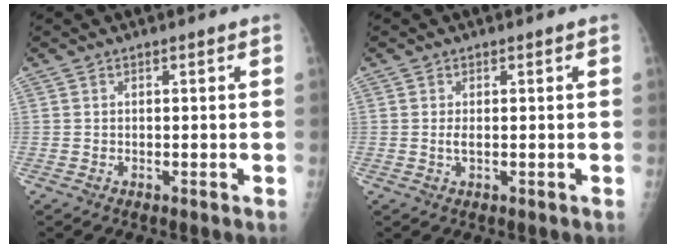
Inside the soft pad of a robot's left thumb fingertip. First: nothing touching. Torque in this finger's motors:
{"motor_torque": [-0.24, -0.27, 0.03, -0.02, -0.06]}